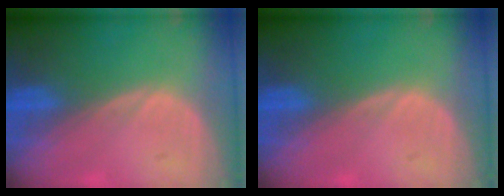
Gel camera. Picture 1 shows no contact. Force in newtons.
{"total": 0.0}